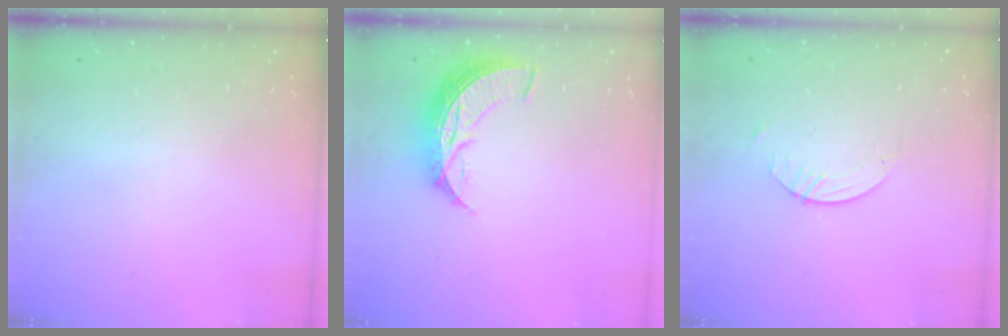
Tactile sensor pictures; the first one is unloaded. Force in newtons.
{"total": 8.6, "press": 8.6, "slide": 0.8}
{"total": 0.8, "press": 0.8, "slide": 0.2}